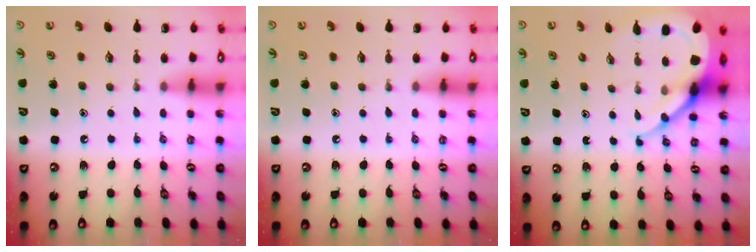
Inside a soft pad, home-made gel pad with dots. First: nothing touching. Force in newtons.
{"total": 0.0}
{"total": 9.4, "press": 9.3, "slide": 0.9}